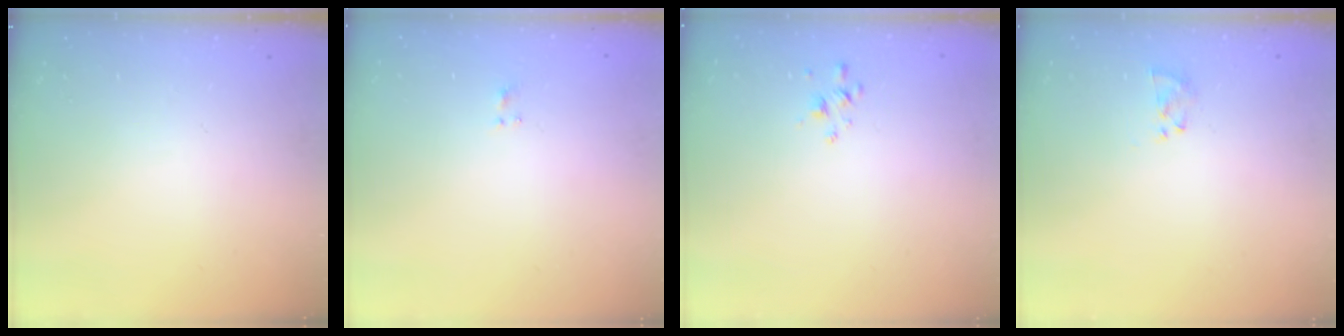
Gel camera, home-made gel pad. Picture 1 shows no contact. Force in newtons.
{"total": 1.0, "press": 0.6, "slide": 0.7}
{"total": 1.8, "press": 1.7, "slide": 0.4}
{"total": 2.3, "press": 2.1, "slide": 0.9}